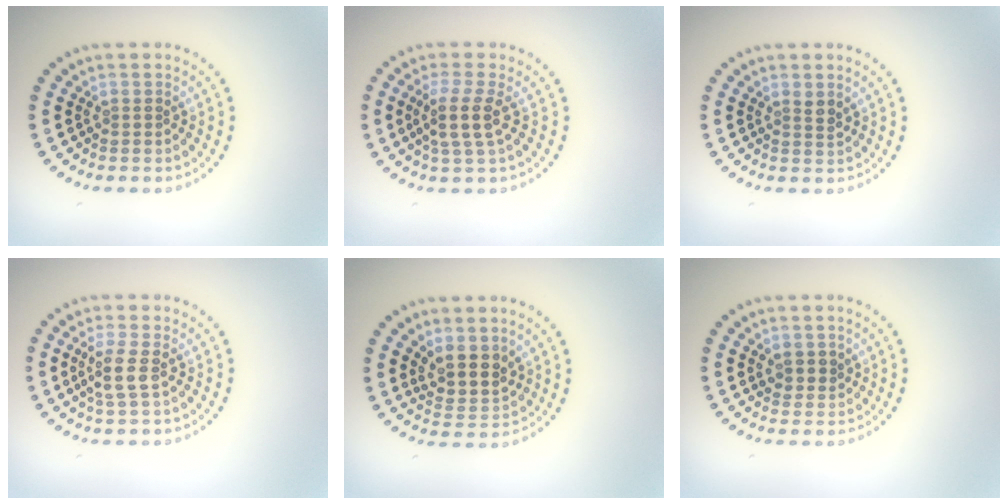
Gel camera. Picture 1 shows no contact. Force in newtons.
{"total": 2.8, "press": 2.2, "slide": 1.7}
{"total": 1.0, "press": 0.8, "slide": 0.6}
{"total": 2.4, "press": 2.0, "slide": 1.3}
{"total": 3.3, "press": 2.8, "slide": 1.7}
{"total": 1.7, "press": 1.4, "slide": 0.9}